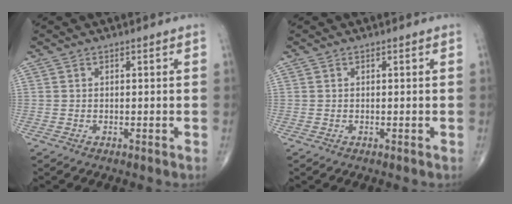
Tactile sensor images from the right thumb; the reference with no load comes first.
{"total": 0.0}